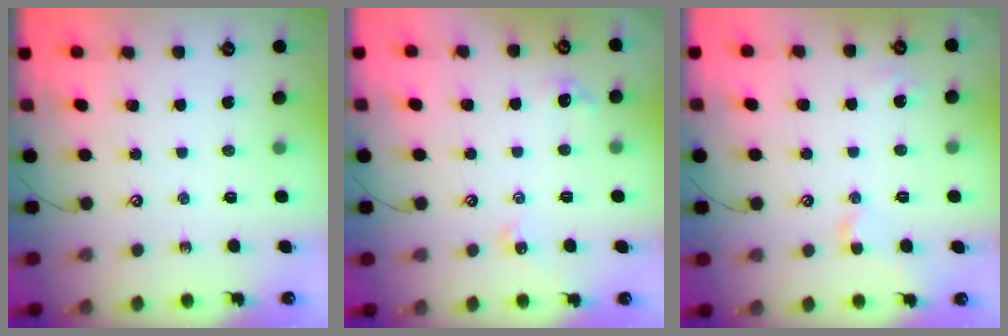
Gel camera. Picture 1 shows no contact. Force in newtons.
{"total": 2.7, "press": 2.6, "slide": 0.5}
{"total": 2.3, "press": 2.3, "slide": 0.6}